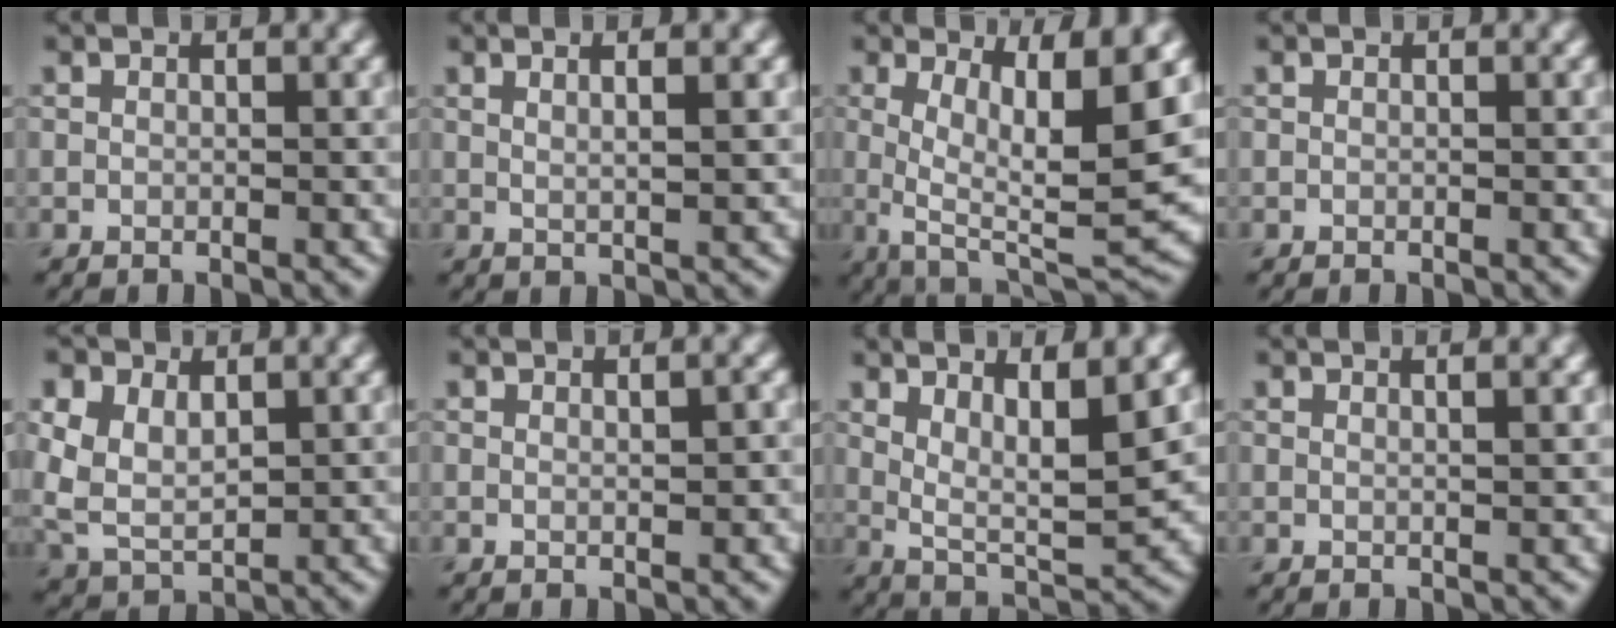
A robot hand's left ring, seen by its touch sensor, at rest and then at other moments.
{"total": 3.4, "force": [1.4, 1.1, 2.8], "torque": [-0.022, 0.007, 0.001]}
{"total": 10.0, "force": [1.5, 3.1, 9.4], "torque": [-0.140, -0.016, 0.028]}
{"total": 0.0}
{"total": 5.7, "force": [1.2, 4.0, 3.9], "torque": [-0.097, -0.003, 0.029]}
{"total": 1.0, "force": [0.4, 0.1, 0.9], "torque": [-0.015, 0.000, 0.006]}
{"total": 5.6, "force": [2.2, 1.6, 4.9], "torque": [-0.089, -0.013, 0.043]}
{"total": 1.7, "force": [0.9, 0.7, 1.2], "torque": [-0.008, 0.006, -0.002]}